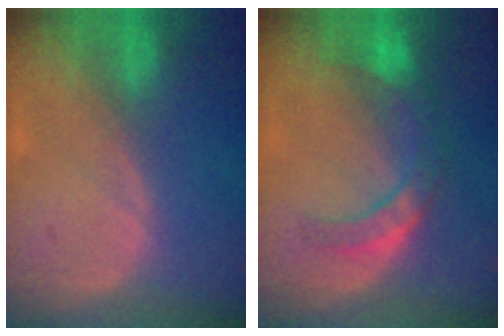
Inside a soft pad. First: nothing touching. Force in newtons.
{"total": 7.2, "press": 6.4, "slide": 3.3}